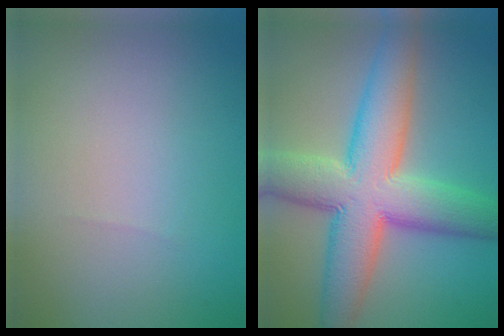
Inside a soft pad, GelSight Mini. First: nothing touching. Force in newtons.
{"total": 11.3, "press": 11.3, "slide": 0.6}